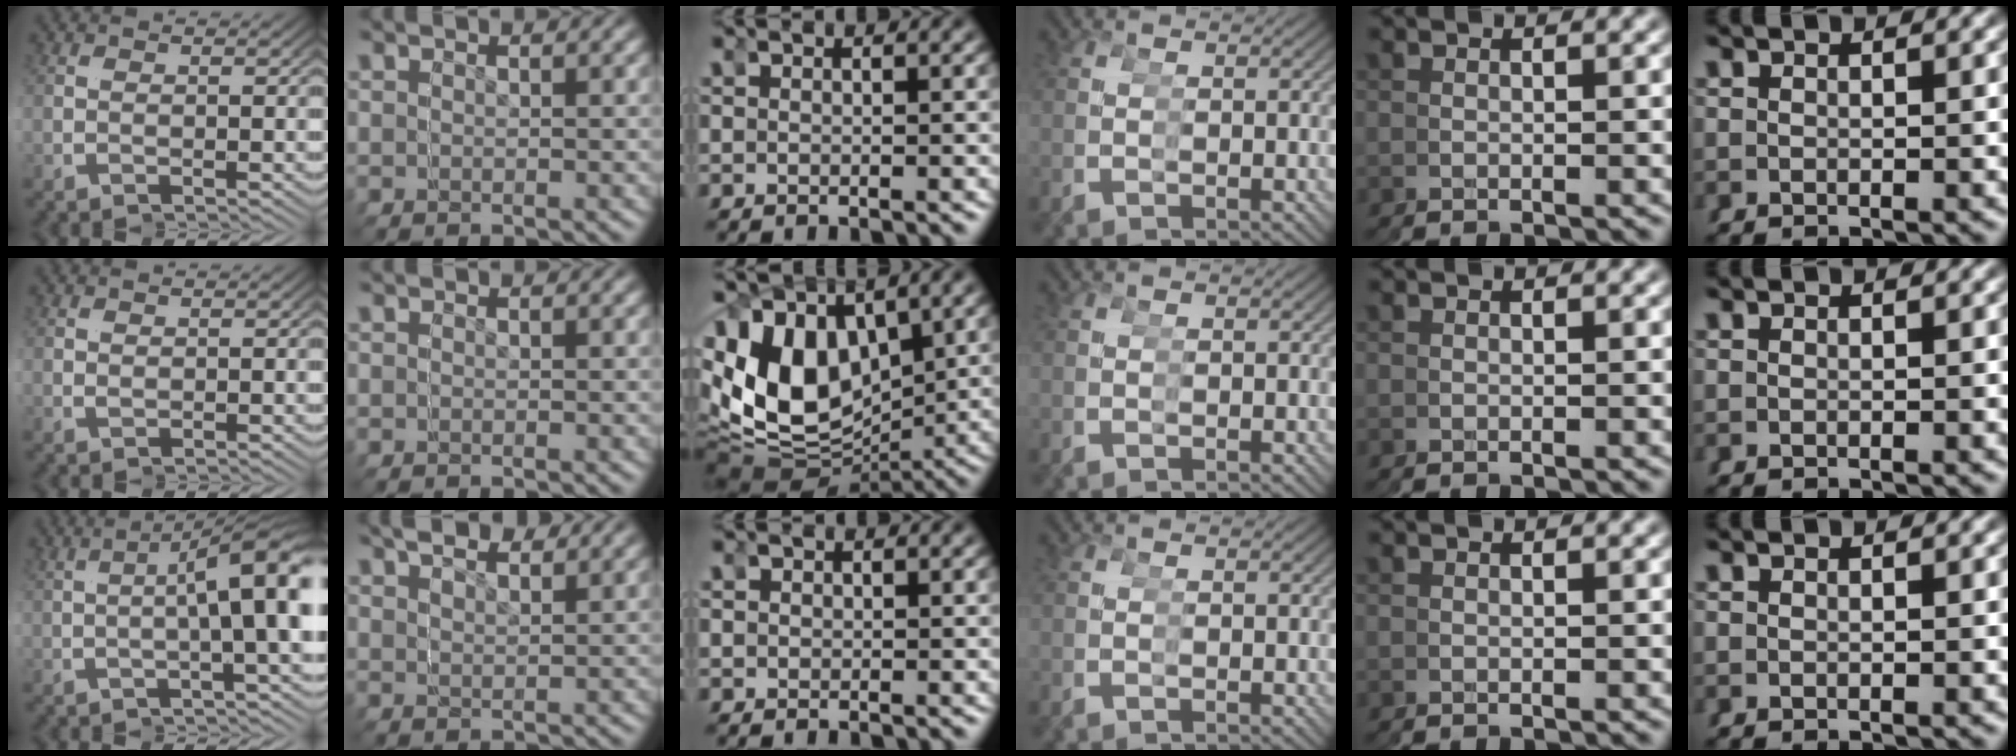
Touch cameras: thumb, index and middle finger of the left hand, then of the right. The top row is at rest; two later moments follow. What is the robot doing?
{"motion": "grasp_and_lifting", "object": "tape"}